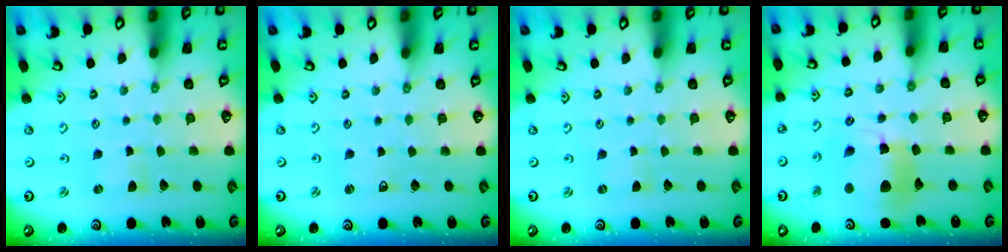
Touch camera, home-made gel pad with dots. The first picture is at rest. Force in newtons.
{"total": 1.7, "press": 1.7, "slide": 0.3}
{"total": 0.0}
{"total": 16.1, "press": 16.0, "slide": 1.8}